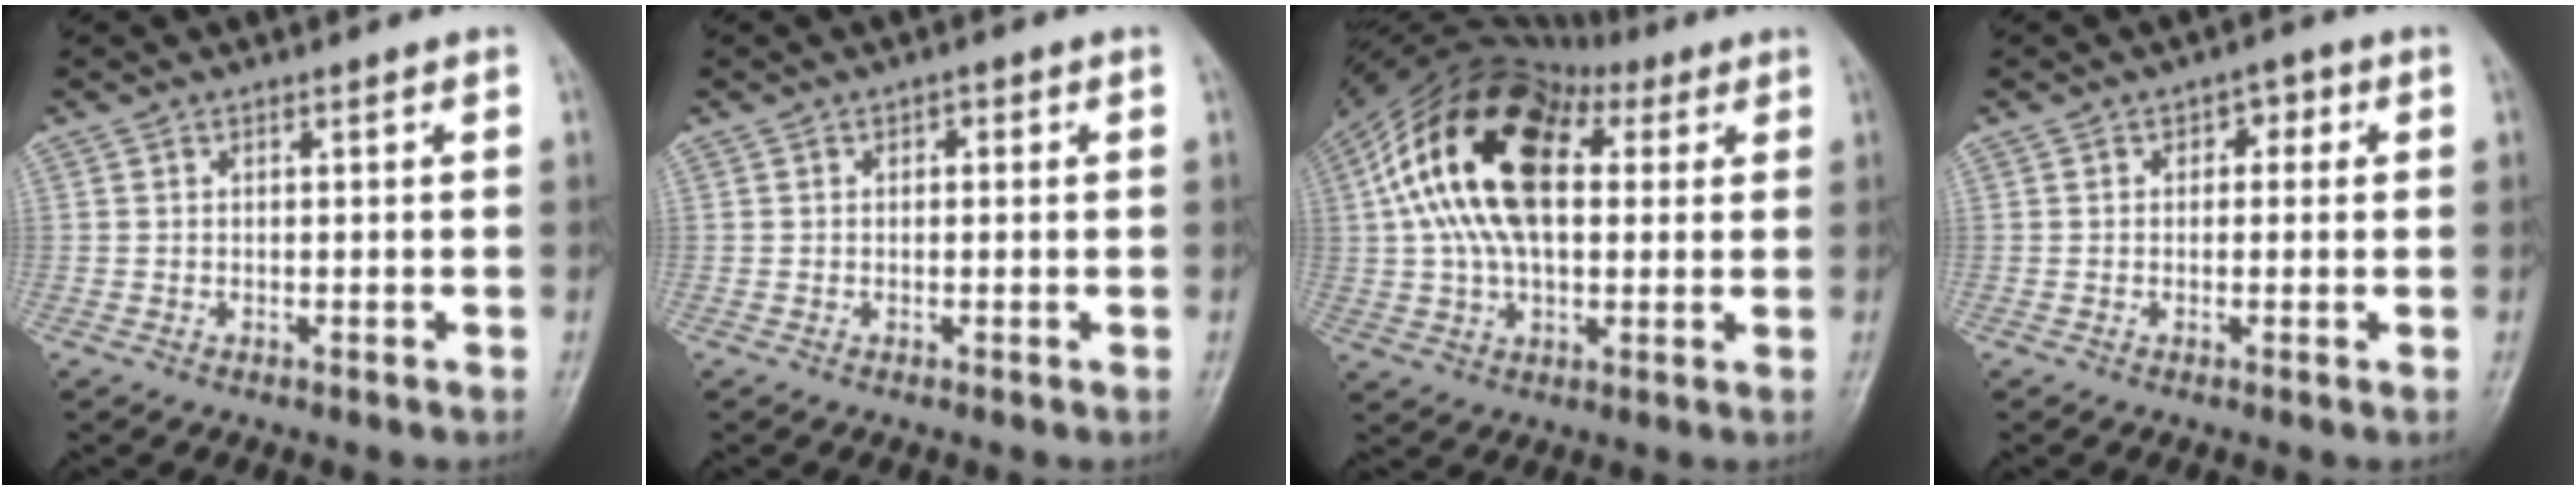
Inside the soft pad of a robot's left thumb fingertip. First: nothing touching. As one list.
[{"total": 1.2, "force": [0.3, 0.9, 0.8], "torque": [-0.001, 0.004, 0.000]}, {"total": 21.5, "force": [4.7, 12.9, 16.6], "torque": [-0.301, 0.032, 0.072]}, {"total": 3.0, "force": [0.7, 2.1, 2.0], "torque": [-0.001, 0.006, 0.000]}]